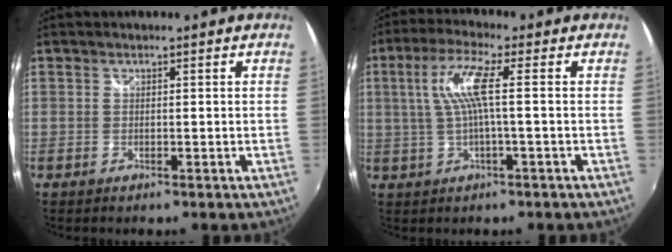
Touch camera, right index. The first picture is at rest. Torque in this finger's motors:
{"motor_torque": [0.96, 0.07, 0.52, 0.14]}